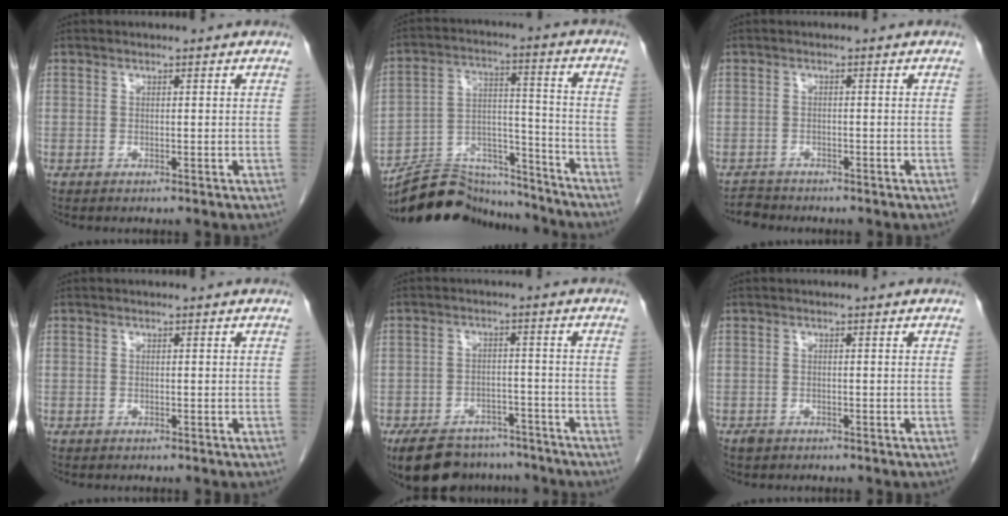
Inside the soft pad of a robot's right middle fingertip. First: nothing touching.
{"total": 15.3, "force": [-14.9, 3.3, 1.8], "torque": [-0.027, 0.047, -0.236]}
{"total": 2.0, "force": [-1.9, 0.4, -0.4], "torque": [0.007, -0.006, -0.033]}
{"total": 0.0}
{"total": 13.0, "force": [-10.6, 6.2, 4.2], "torque": [-0.073, 0.006, -0.148]}
{"total": 0.9, "force": [-0.7, 0.5, 0.2], "torque": [-0.009, 0.001, -0.012]}